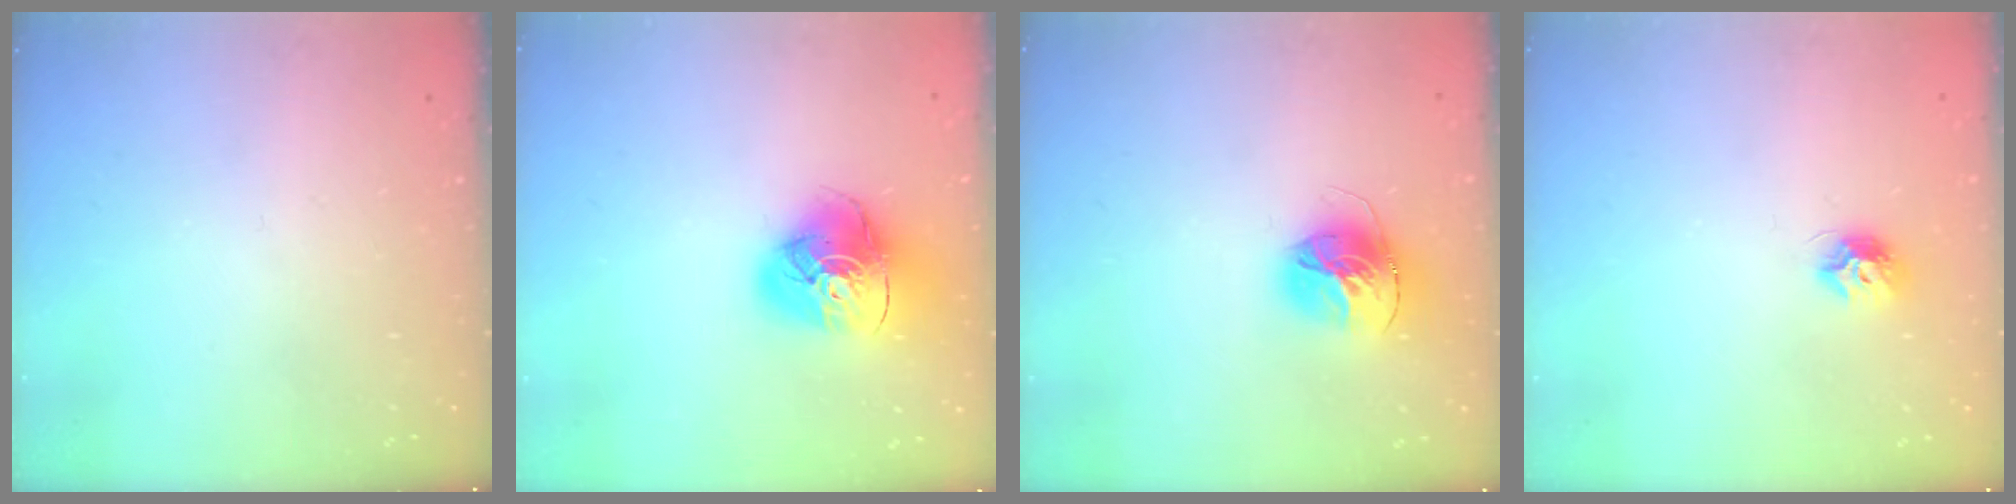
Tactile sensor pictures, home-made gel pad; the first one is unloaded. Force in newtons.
{"total": 13.8, "press": 13.7, "slide": 1.4}
{"total": 15.4, "press": 15.3, "slide": 1.7}
{"total": 7.4, "press": 7.4, "slide": 0.2}